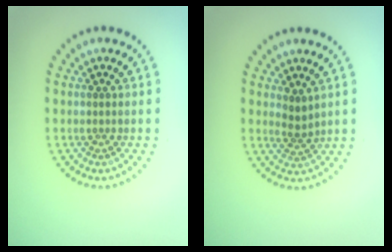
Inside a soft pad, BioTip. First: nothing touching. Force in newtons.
{"total": 1.9, "press": 1.4, "slide": 1.4}